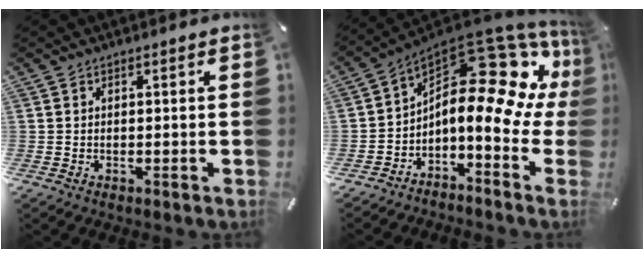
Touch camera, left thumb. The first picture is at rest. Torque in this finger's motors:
{"motor_torque": [0.13, 2.06, 1.25, 0.91, 0.33]}